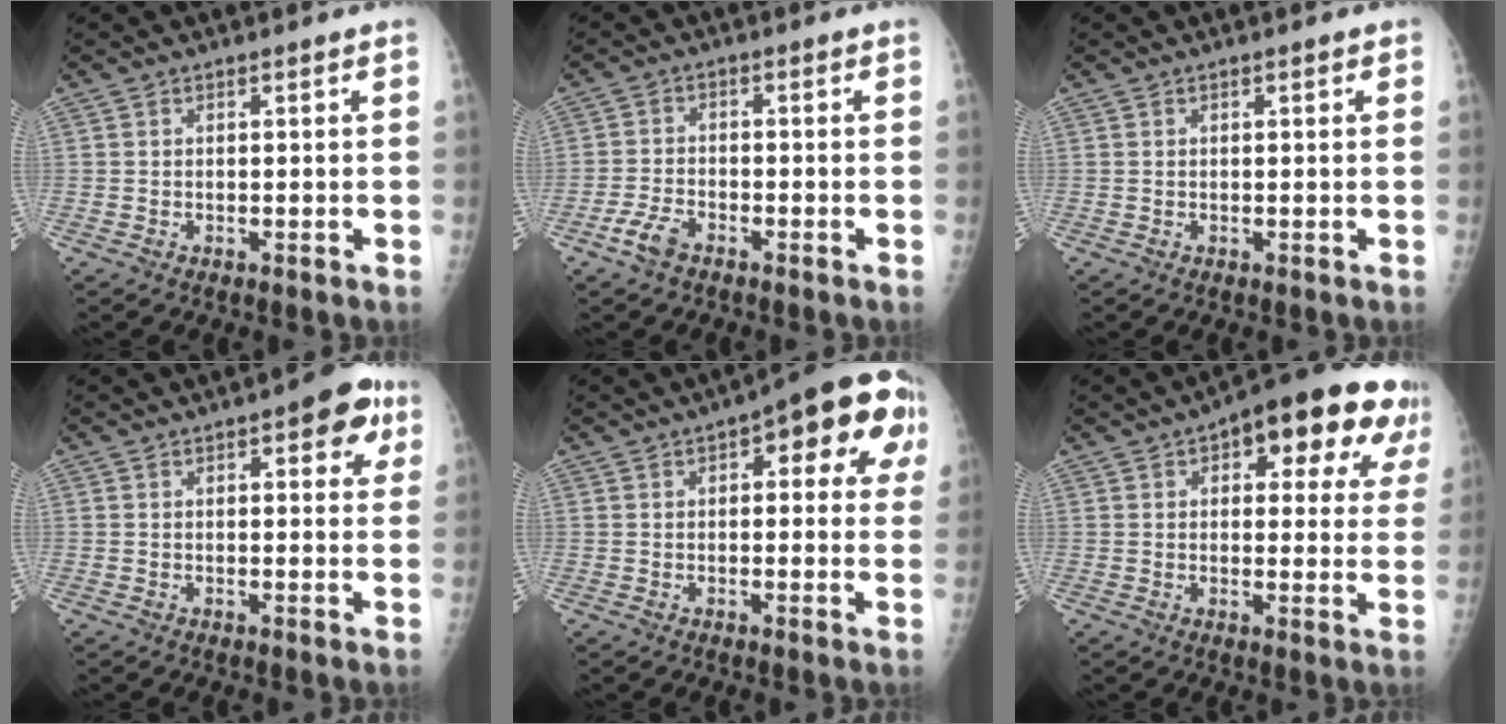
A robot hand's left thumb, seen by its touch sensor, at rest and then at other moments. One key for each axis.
{"total": 4.0, "fx": -2.8, "fy": 1.9, "fz": 2.1, "tx": -0.049, "ty": 0.010, "tz": -0.056}
{"total": 0.9, "fx": 0.4, "fy": 0.3, "fz": 0.7, "tx": -0.010, "ty": 0.002, "tz": 0.003}
{"total": 7.2, "fx": 3.2, "fy": 3.1, "fz": 5.6, "tx": -0.035, "ty": -0.005, "tz": 0.029}
{"total": 16.0, "fx": 5.7, "fy": 6.6, "fz": 13.4, "tx": -0.124, "ty": 0.012, "tz": 0.056}
{"total": 19.6, "fx": 9.3, "fy": 8.6, "fz": 15.1, "tx": -0.160, "ty": 0.008, "tz": 0.116}